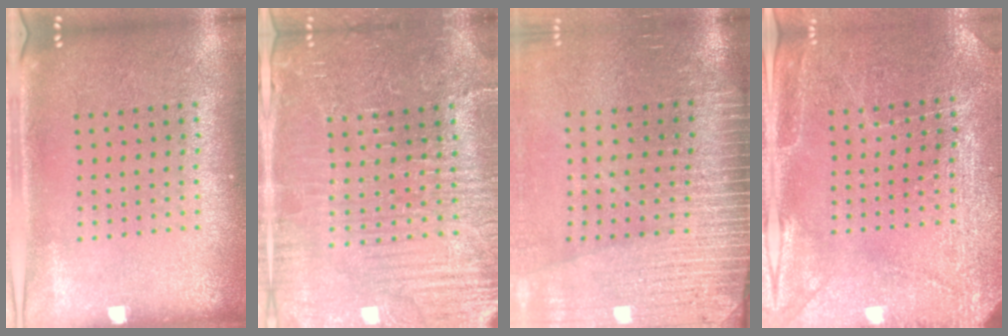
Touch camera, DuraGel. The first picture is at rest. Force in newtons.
{"total": 4.4, "press": 4.2, "slide": 1.2}
{"total": 3.6, "press": 3.1, "slide": 1.8}
{"total": 2.9, "press": 2.8, "slide": 0.3}